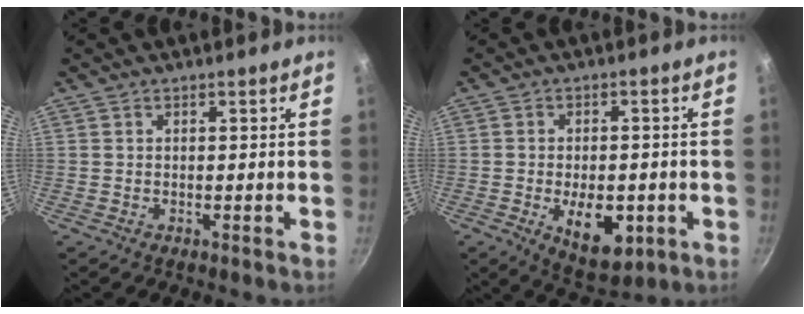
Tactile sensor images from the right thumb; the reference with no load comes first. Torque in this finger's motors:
{"motor_torque": [-0.25, 0.45, 0.10, -0.19, -0.01]}